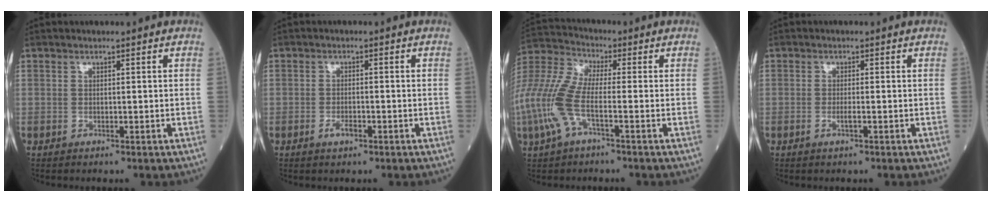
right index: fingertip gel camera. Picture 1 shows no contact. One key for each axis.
{"total": 1.8, "fx": -1.0, "fy": 0.6, "fz": 1.3, "tx": -0.025, "ty": 0.000, "tz": -0.016}
{"total": 11.2, "fx": -3.4, "fy": 3.0, "fz": 10.3, "tx": -0.257, "ty": 0.008, "tz": -0.072}
{"total": 1.4, "fx": -0.6, "fy": 0.0, "fz": 1.2, "tx": -0.025, "ty": -0.001, "tz": -0.012}